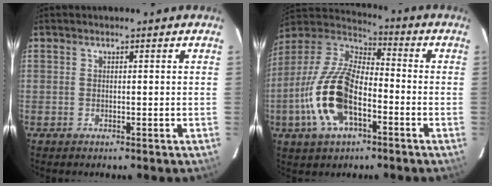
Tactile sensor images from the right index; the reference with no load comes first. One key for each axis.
{"total": 17.1, "fx": -5.9, "fy": 8.1, "fz": 13.9, "tx": -0.299, "ty": -0.007, "tz": -0.115}